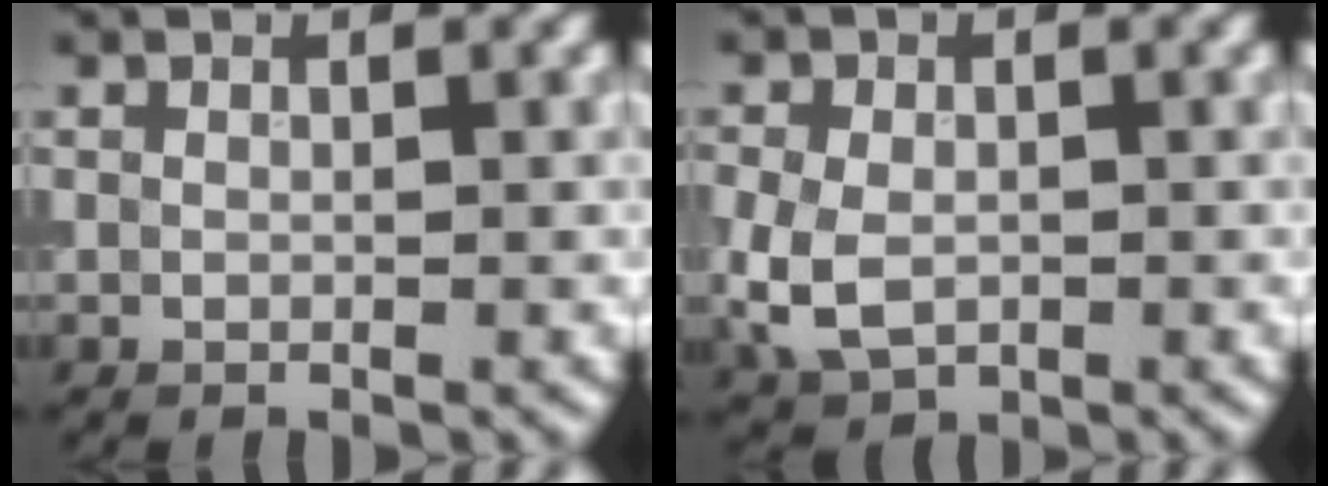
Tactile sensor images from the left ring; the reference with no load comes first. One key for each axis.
{"total": 4.5, "fx": -0.8, "fy": 3.3, "fz": 3.0, "tx": -0.075, "ty": -0.009, "tz": -0.017}